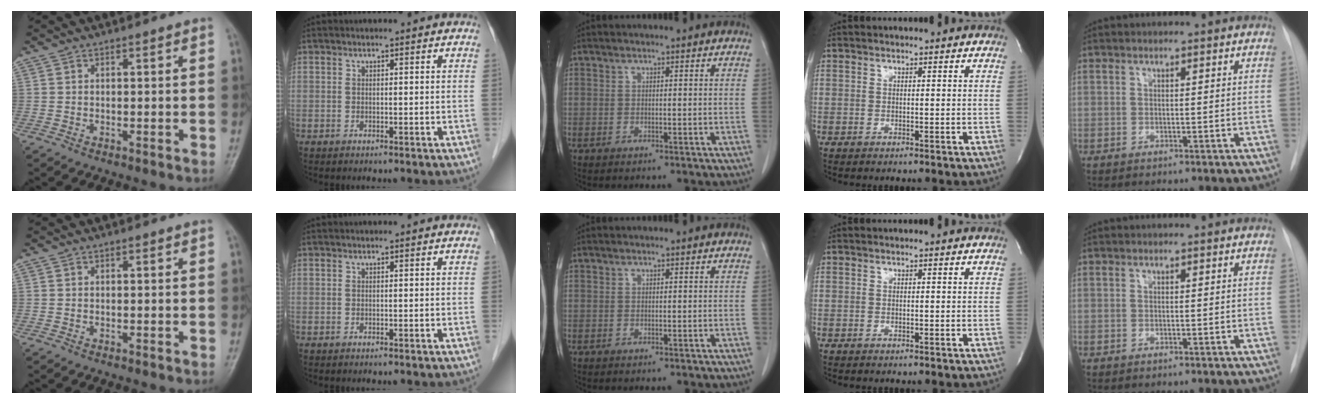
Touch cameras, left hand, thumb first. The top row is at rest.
{}